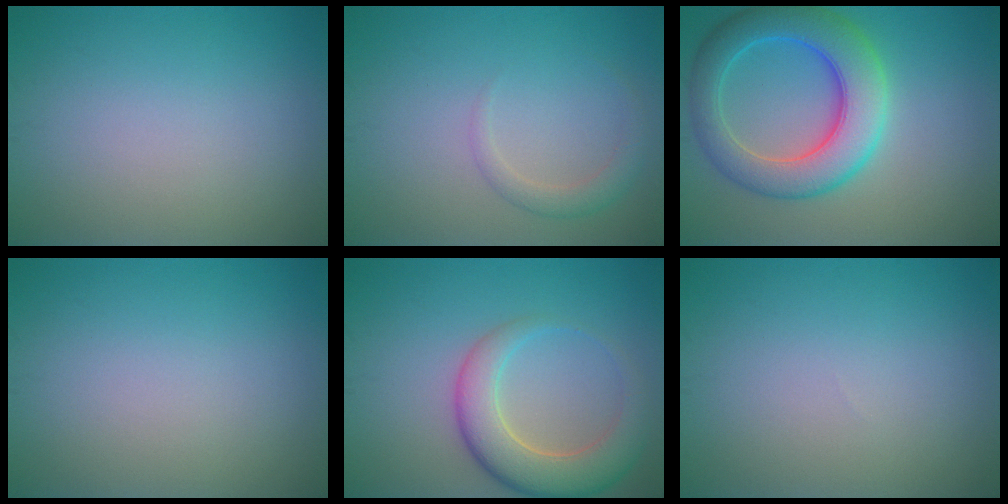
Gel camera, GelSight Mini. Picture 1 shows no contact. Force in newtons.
{"total": 1.8, "press": 1.8, "slide": 0.1}
{"total": 7.9, "press": 7.9, "slide": 0.1}
{"total": 0.0}
{"total": 5.9, "press": 5.9, "slide": 0.6}
{"total": 0.0}